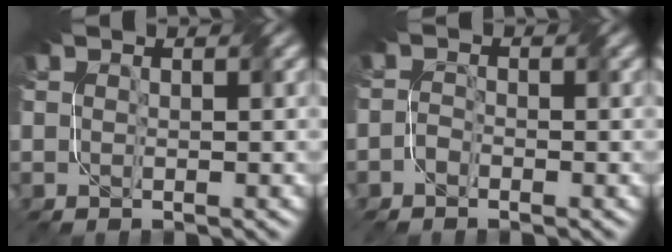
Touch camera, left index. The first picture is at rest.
{"total": 1.2, "force": [-1.2, -0.1, 0.1], "torque": [-0.001, 0.004, -0.027]}